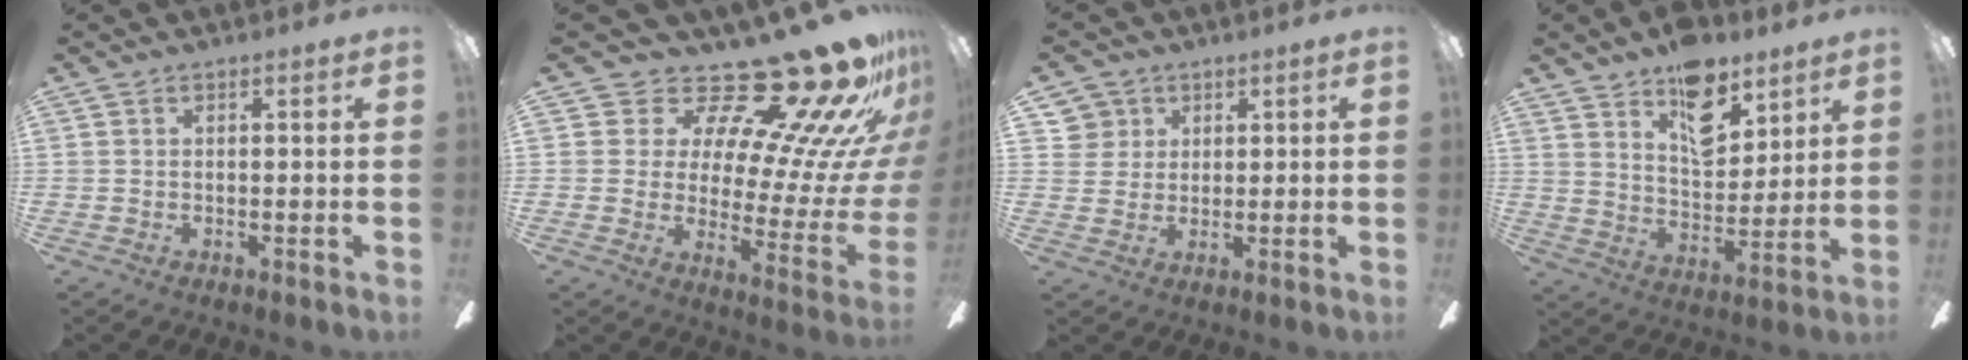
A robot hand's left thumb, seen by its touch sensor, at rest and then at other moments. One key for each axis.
{"total": 24.0, "fx": 18.3, "fy": 7.1, "fz": 13.9, "tx": -0.193, "ty": -0.159, "tz": 0.307}
{"total": 5.4, "fx": 2.9, "fy": 4.6, "fz": 0.0, "tx": -0.002, "ty": -0.006, "tz": 0.053}
{"total": 14.0, "fx": 9.8, "fy": 7.2, "fz": 6.9, "tx": -0.093, "ty": -0.057, "tz": 0.176}